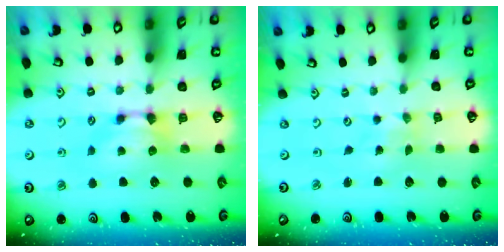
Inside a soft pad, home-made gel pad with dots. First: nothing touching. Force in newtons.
{"total": 4.9, "press": 4.9, "slide": 0.3}